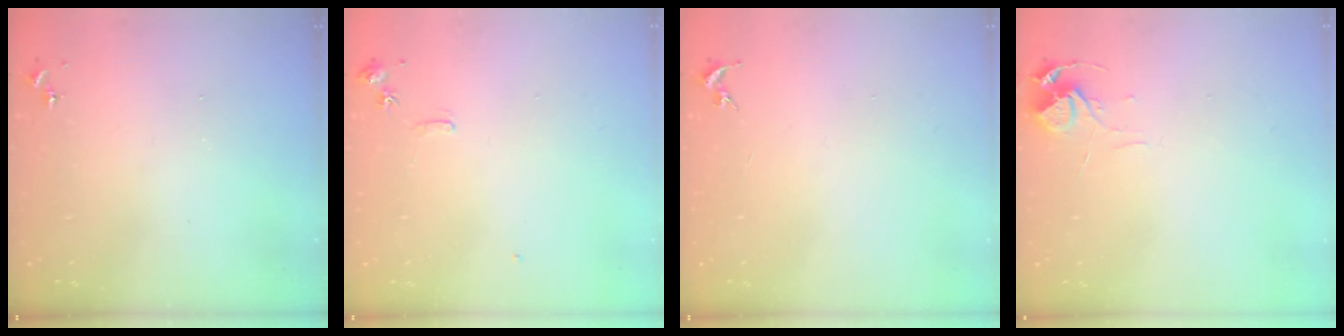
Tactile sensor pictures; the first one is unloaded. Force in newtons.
{"total": 6.2, "press": 6.2, "slide": 0.8}
{"total": 0.0}
{"total": 7.1, "press": 7.1, "slide": 0.5}